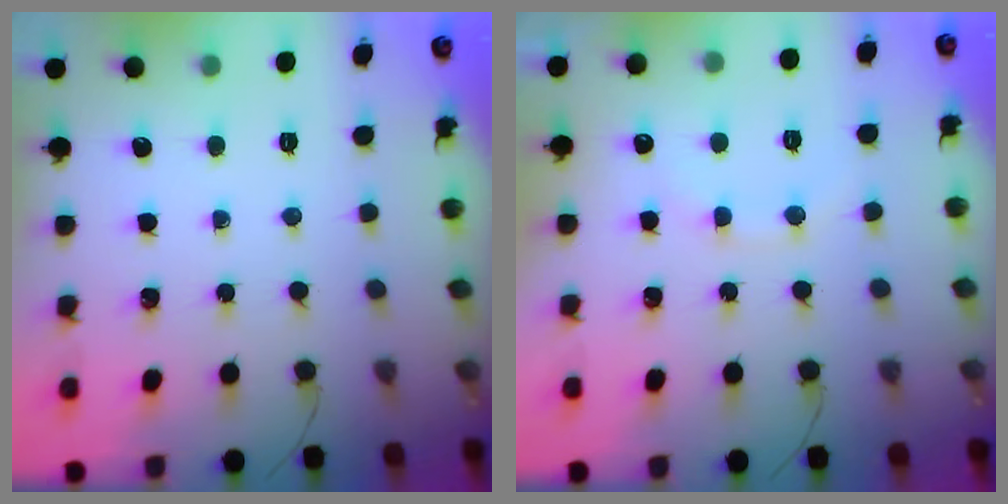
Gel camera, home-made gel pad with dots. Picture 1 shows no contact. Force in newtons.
{"total": 7.3, "press": 7.3, "slide": 0.6}